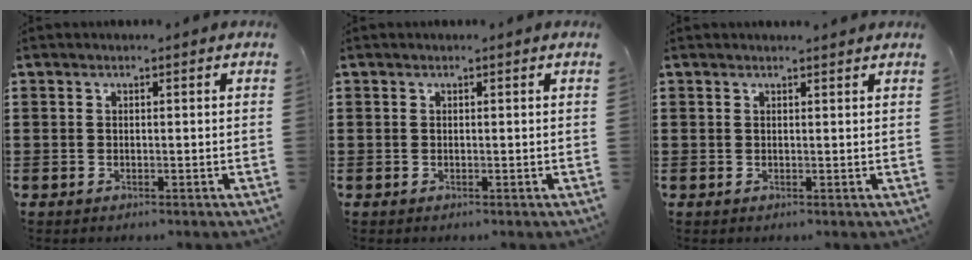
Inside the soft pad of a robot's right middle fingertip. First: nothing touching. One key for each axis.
{"total": 0.0}
{"total": 0.8, "fx": 0.8, "fy": 0.0, "fz": 0.0, "tx": -0.002, "ty": -0.003, "tz": 0.015}